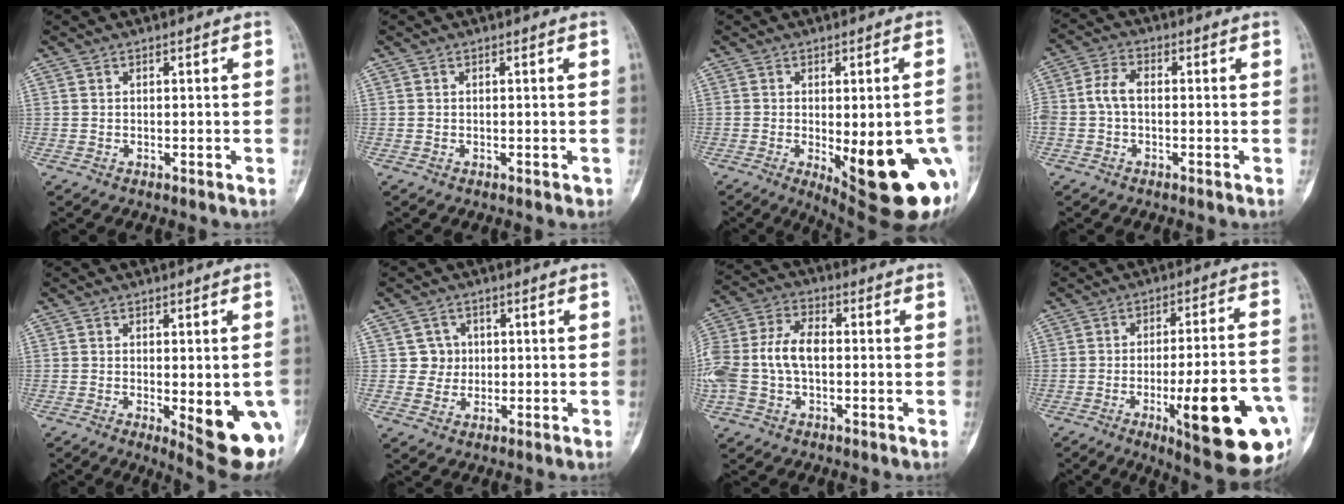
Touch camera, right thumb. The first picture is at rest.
{"total": 0.0}
{"total": 19.5, "force": [-5.1, 6.2, 17.8], "torque": [-0.169, -0.009, -0.041]}
{"total": 5.1, "force": [-0.5, 3.2, 3.8], "torque": [-0.083, 0.020, -0.015]}
{"total": 12.2, "force": [-3.2, 3.7, 11.1], "torque": [-0.120, -0.015, -0.029]}
{"total": 3.7, "force": [0.6, 3.7, 0.2], "torque": [0.027, 0.005, 0.003]}
{"total": 13.5, "force": [-1.0, 8.5, 10.5], "torque": [-0.240, 0.032, -0.021]}
{"total": 21.1, "force": [-6.9, 4.8, 19.3], "torque": [-0.235, 0.014, -0.086]}